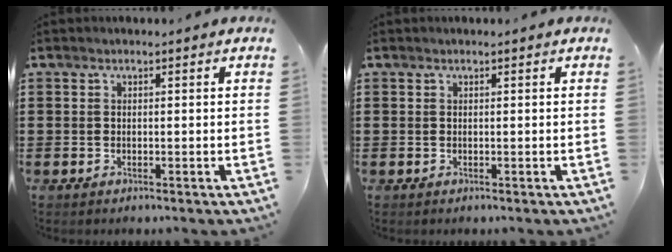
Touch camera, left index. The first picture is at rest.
{"total": 0.0}